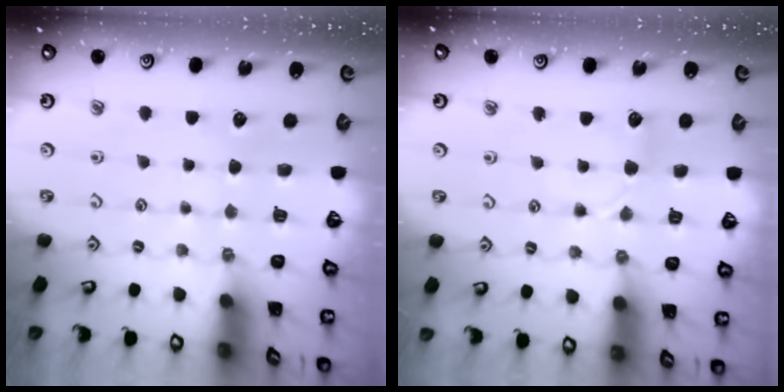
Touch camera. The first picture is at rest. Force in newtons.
{"total": 3.5, "press": 3.5, "slide": 0.5}